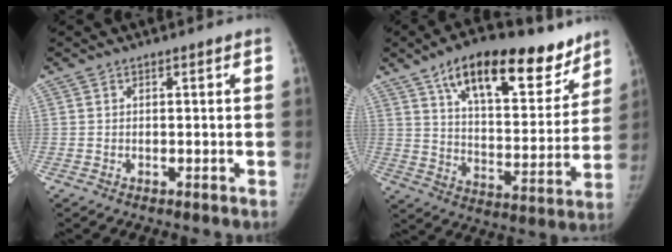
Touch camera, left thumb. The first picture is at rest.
{"total": 23.7, "force": [15.2, 10.2, 15.1], "torque": [-0.180, -0.048, 0.237]}